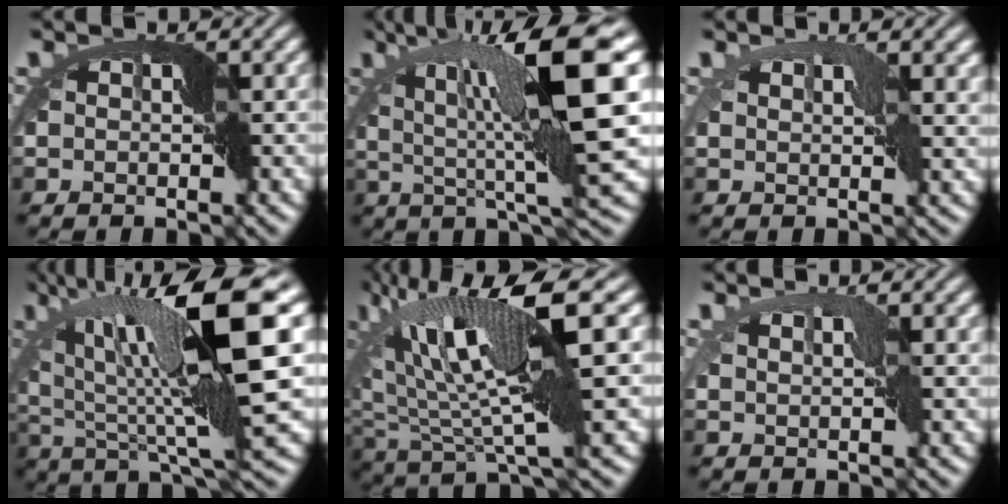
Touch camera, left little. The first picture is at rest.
{"total": 11.9, "force": [2.8, 1.2, 11.5], "torque": [-0.195, 0.019, 0.045]}
{"total": 2.7, "force": [1.3, 0.9, 2.2], "torque": [-0.044, 0.000, 0.023]}
{"total": 13.0, "force": [4.5, 1.7, 12.1], "torque": [-0.206, 0.021, 0.078]}
{"total": 11.1, "force": [4.4, 1.7, 10.0], "torque": [-0.205, 0.013, 0.084]}
{"total": 1.3, "force": [1.0, -0.2, 0.7], "torque": [-0.020, 0.004, 0.017]}